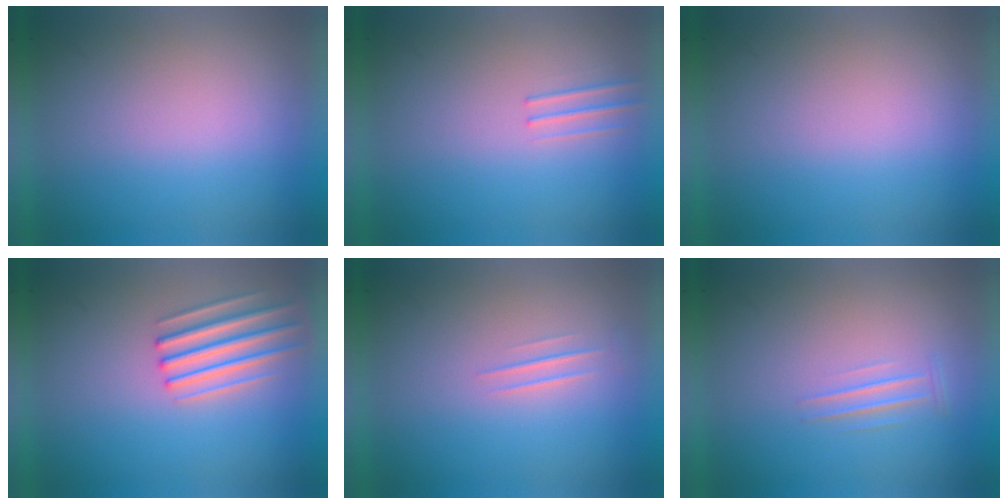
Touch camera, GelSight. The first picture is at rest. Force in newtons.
{"total": 1.1}
{"total": 1.0}
{"total": 3.0}
{"total": 1.1}
{"total": 1.1}